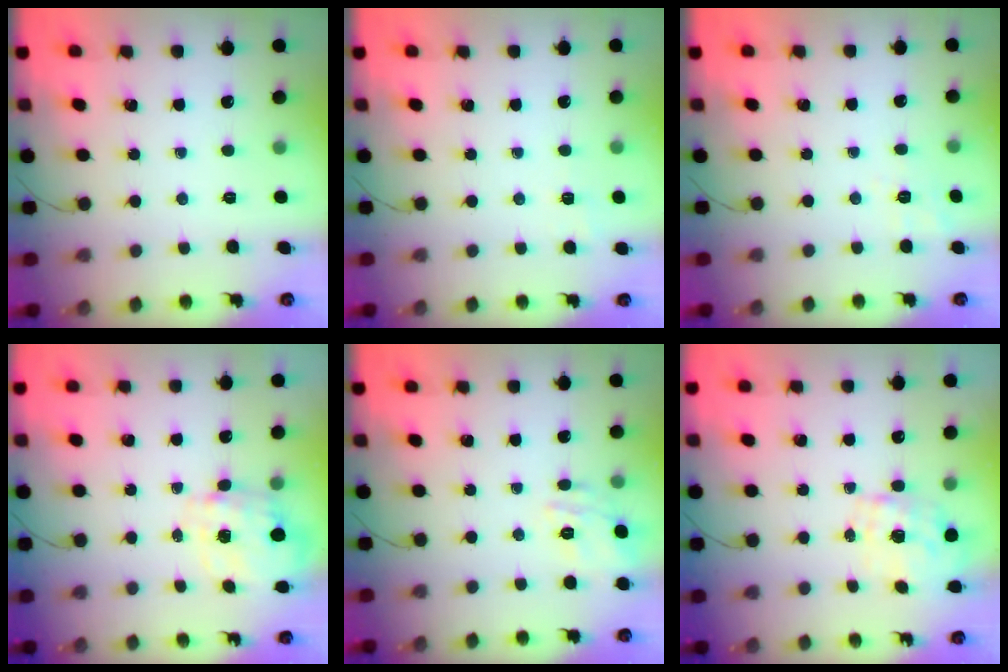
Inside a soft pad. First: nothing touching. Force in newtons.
{"total": 1.4, "press": 0.2, "slide": 1.4}
{"total": 3.8, "press": 3.1, "slide": 2.1}
{"total": 2.5, "press": 2.4, "slide": 1.0}
{"total": 6.1, "press": 6.0, "slide": 1.1}
{"total": 1.6, "press": 1.4, "slide": 0.8}